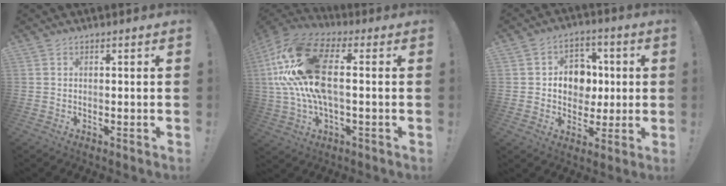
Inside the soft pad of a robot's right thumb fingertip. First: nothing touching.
{"total": 22.7, "force": [2.5, 11.5, 19.4], "torque": [-0.375, 0.008, 0.045]}
{"total": 10.4, "force": [0.9, 9.3, 4.4], "torque": [-0.055, 0.002, 0.027]}